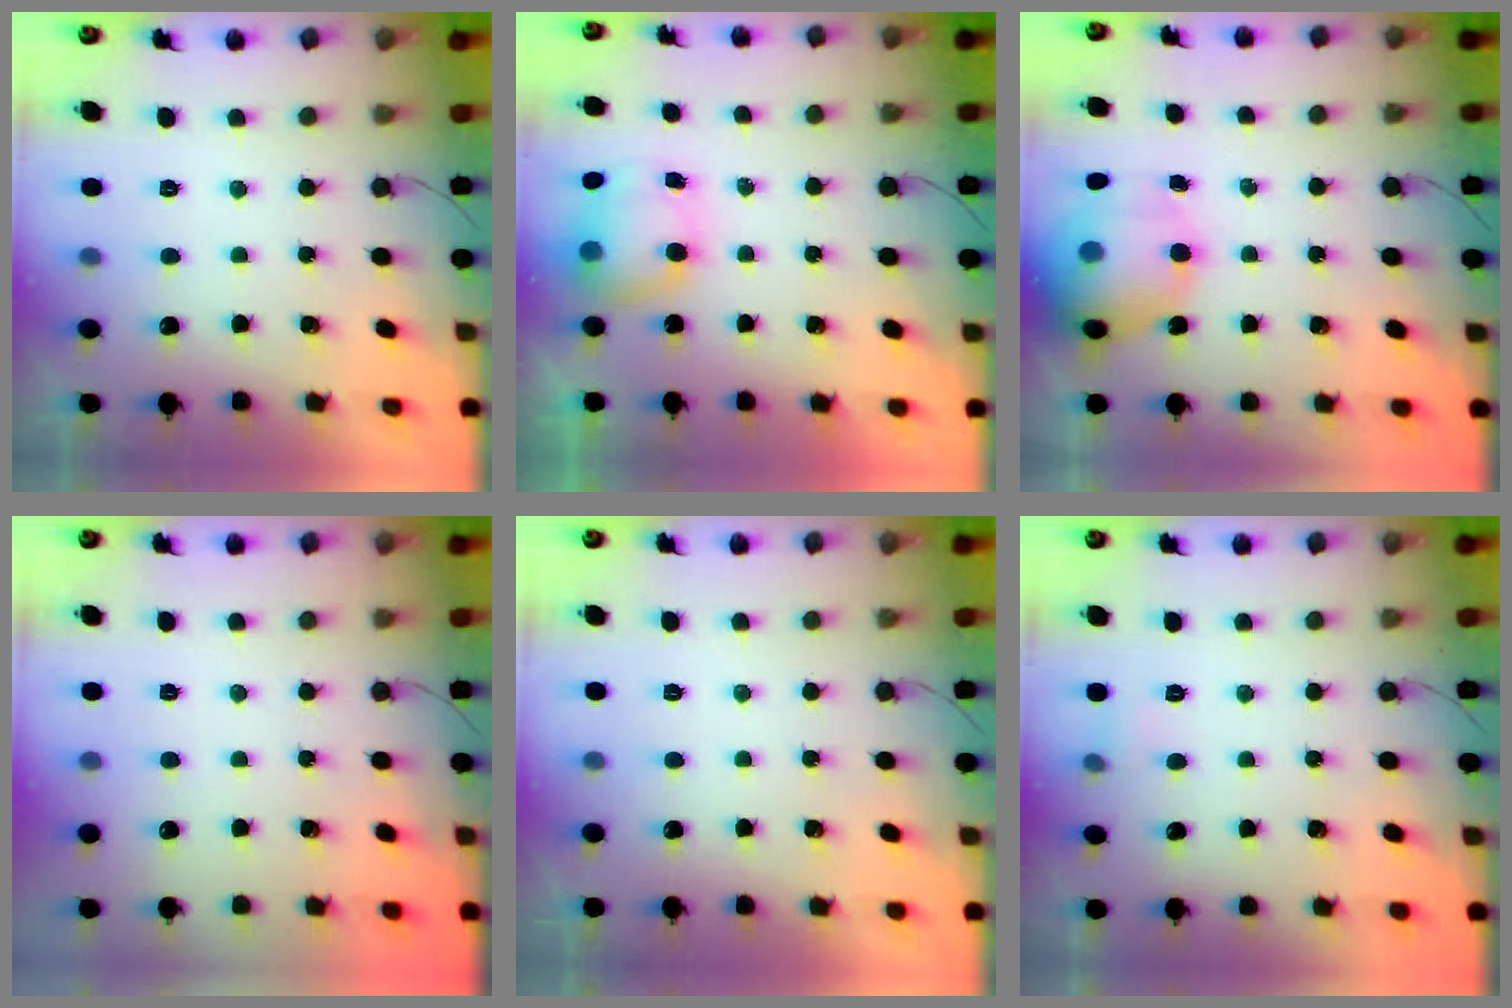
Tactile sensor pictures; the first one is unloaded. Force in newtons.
{"total": 8.2, "press": 8.1, "slide": 1.4}
{"total": 17.2, "press": 16.8, "slide": 3.9}
{"total": 0.0}
{"total": 0.0}
{"total": 3.1, "press": 2.9, "slide": 1.1}